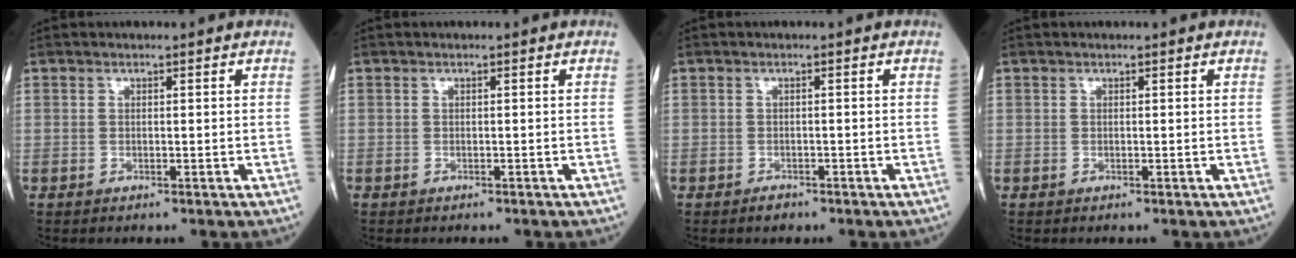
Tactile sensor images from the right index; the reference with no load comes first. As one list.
[{"total": 0.7, "force": [-0.7, 0.2, 0.3], "torque": [-0.005, -0.001, -0.010]}, {"total": 1.2, "force": [-1.0, 0.6, 0.4], "torque": [-0.009, 0.000, -0.013]}, {"total": 0.0}]